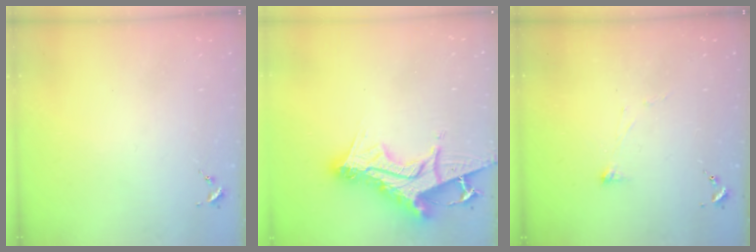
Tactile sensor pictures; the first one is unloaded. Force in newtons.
{"total": 19.4, "press": 19.4, "slide": 1.4}
{"total": 2.9, "press": 2.8, "slide": 0.6}